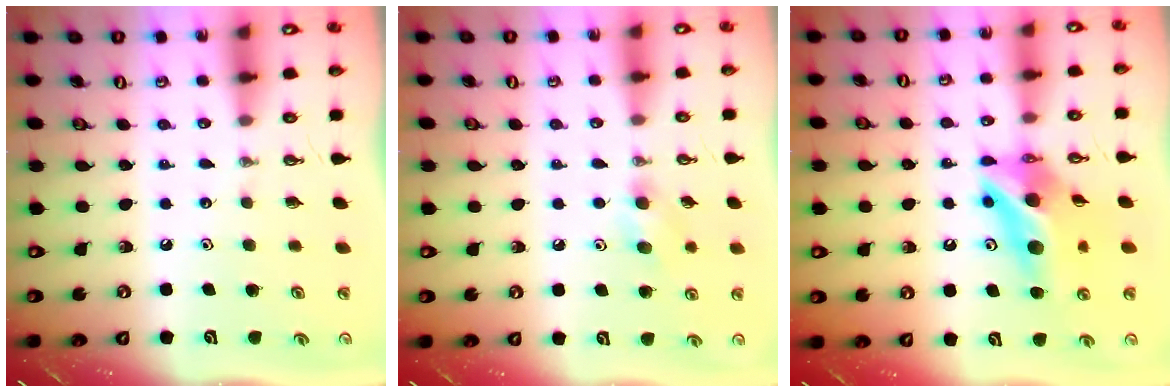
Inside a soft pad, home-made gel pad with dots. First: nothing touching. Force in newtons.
{"total": 6.8, "press": 6.7, "slide": 1.2}
{"total": 13.1, "press": 13.1, "slide": 1.3}